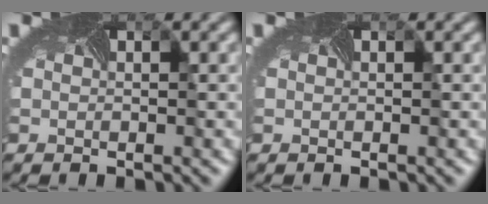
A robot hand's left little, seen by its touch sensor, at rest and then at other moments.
{"total": 0.0}